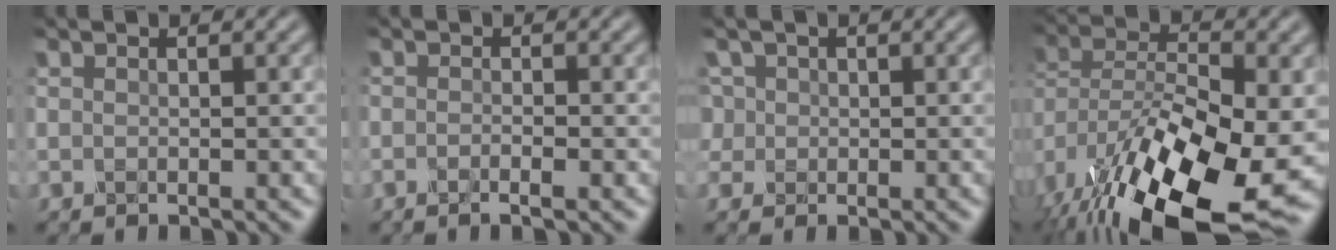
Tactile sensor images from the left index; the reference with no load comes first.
{"total": 1.4, "force": [-0.6, 0.3, 1.2], "torque": [-0.019, -0.004, -0.012]}
{"total": 3.5, "force": [0.9, 3.0, 1.4], "torque": [-0.030, 0.021, 0.011]}
{"total": 17.9, "force": [-9.2, 8.1, 13.1], "torque": [-0.265, -0.028, -0.145]}